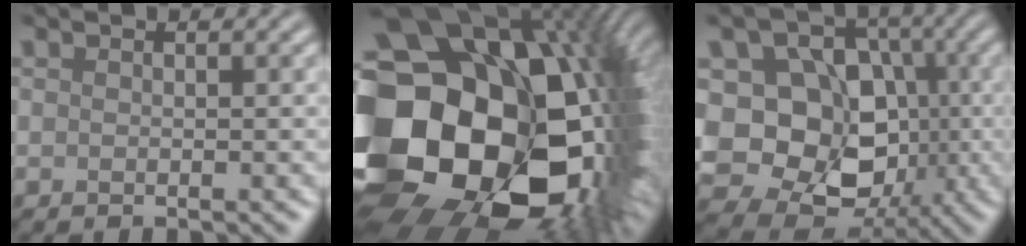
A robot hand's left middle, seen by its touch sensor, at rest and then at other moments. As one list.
[{"total": 22.6, "force": [-0.4, 16.2, 15.7], "torque": [-0.314, -0.074, 0.037]}, {"total": 11.9, "force": [-0.9, 9.8, 6.6], "torque": [-0.098, -0.008, -0.030]}]